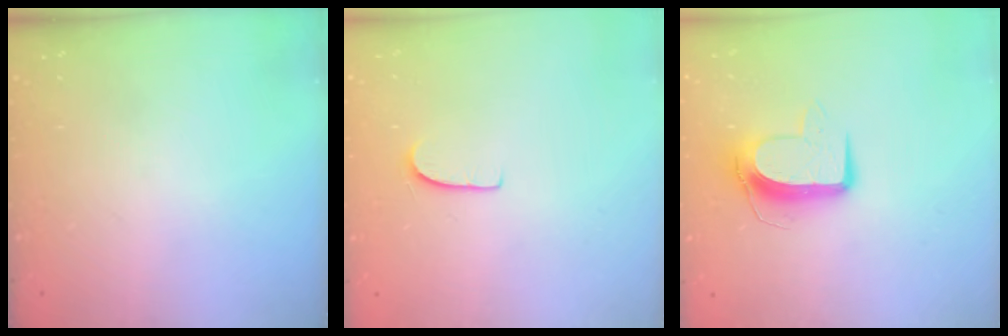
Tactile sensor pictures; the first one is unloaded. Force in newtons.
{"total": 5.7, "press": 5.7, "slide": 0.3}
{"total": 10.5, "press": 10.5, "slide": 0.3}